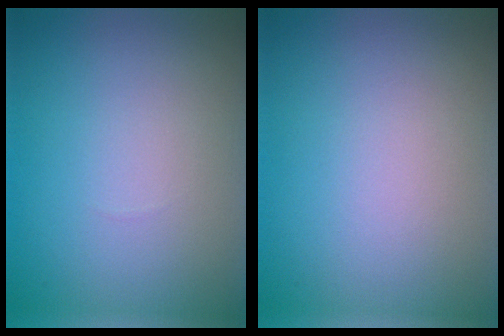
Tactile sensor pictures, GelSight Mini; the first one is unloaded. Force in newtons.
{"total": 0.0}